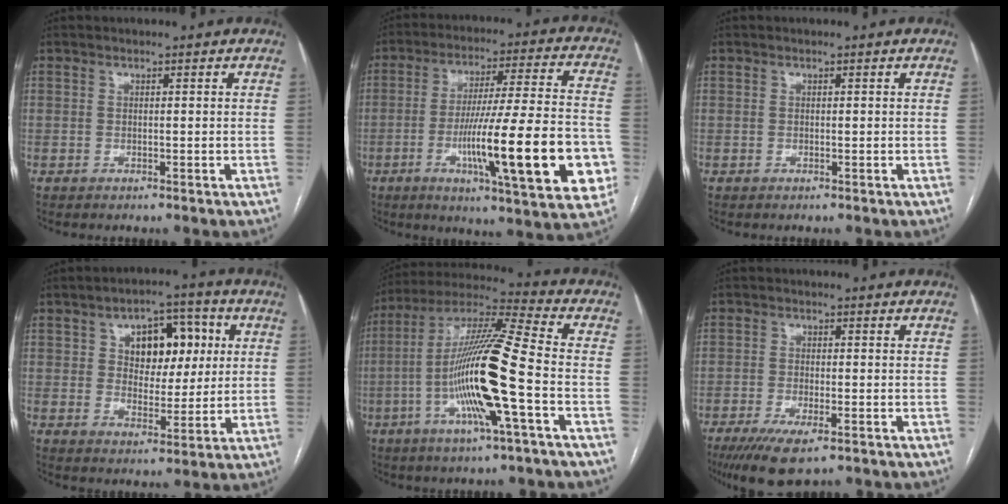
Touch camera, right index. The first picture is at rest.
{"total": 22.7, "force": [-6.4, 1.9, 21.7], "torque": [-0.300, -0.010, -0.092]}
{"total": 0.0}
{"total": 10.2, "force": [2.9, 6.1, 7.6], "torque": [-0.105, 0.026, 0.049]}
{"total": 17.6, "force": [-4.3, -0.2, 17.0], "torque": [-0.334, -0.004, -0.090]}
{"total": 7.7, "force": [-5.0, 2.0, 5.6], "torque": [-0.094, -0.017, -0.081]}